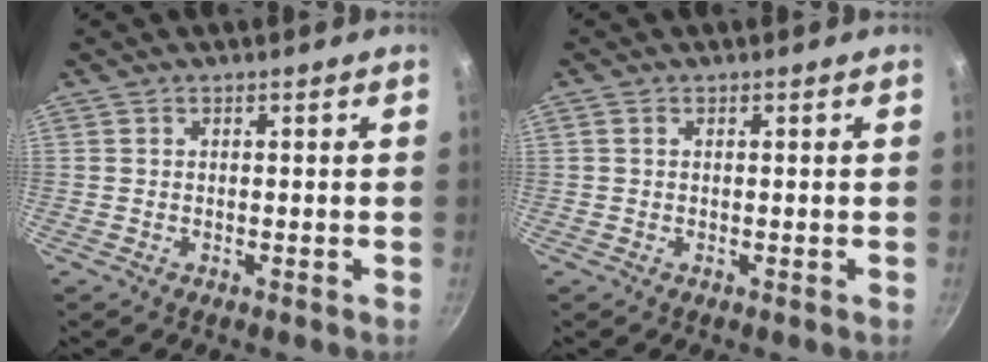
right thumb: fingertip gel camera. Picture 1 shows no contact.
{"total": 0.7, "force": [0.2, 0.5, 0.4], "torque": [-0.009, 0.003, 0.004]}